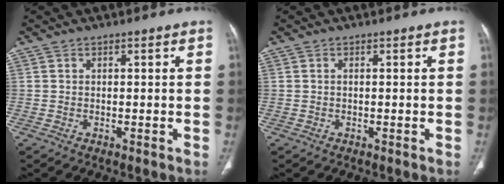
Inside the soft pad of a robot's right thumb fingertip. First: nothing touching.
{"total": 0.0}